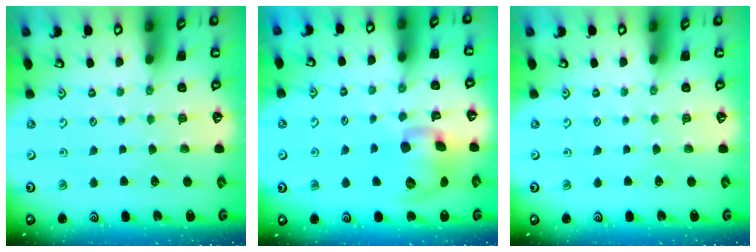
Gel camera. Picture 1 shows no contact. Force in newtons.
{"total": 13.1, "press": 12.9, "slide": 2.0}
{"total": 0.0}